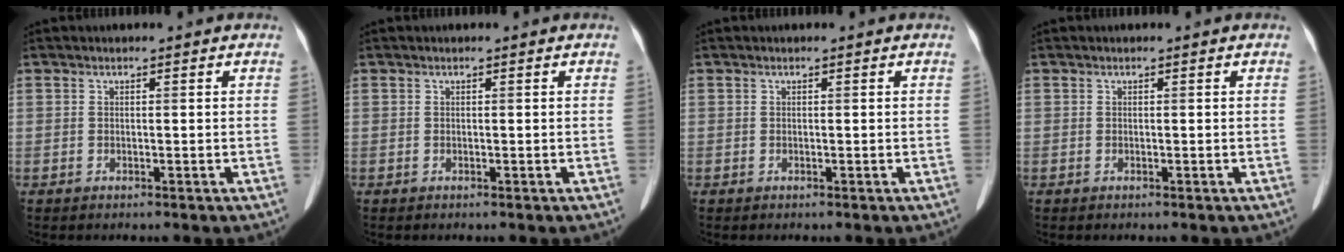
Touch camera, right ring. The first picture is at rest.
{"total": 0.0}
{"total": 0.0}
{"total": 0.0}